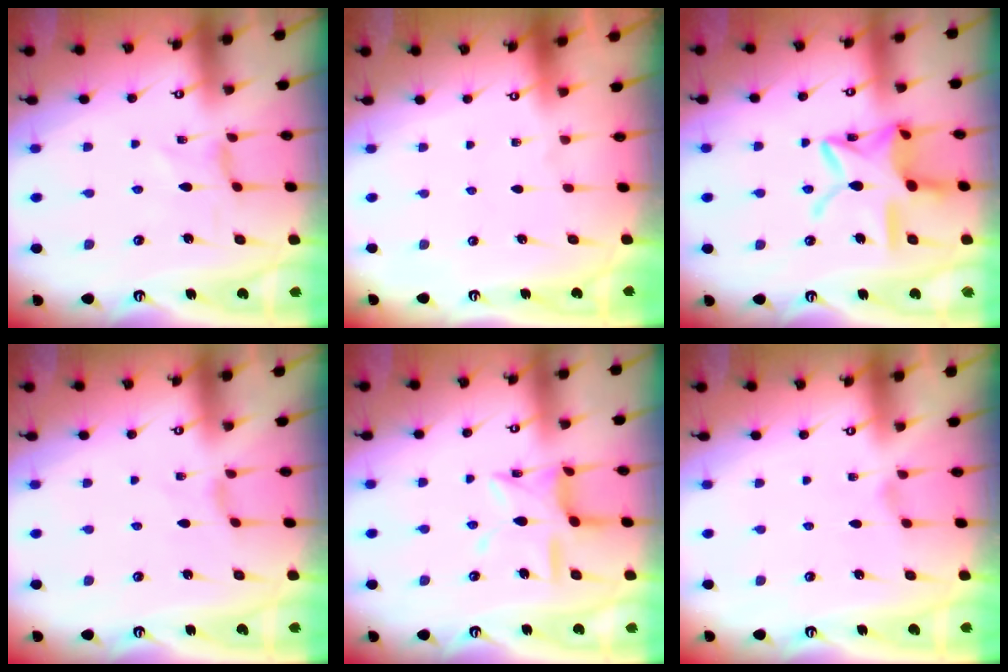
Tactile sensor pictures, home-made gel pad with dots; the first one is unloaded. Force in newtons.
{"total": 0.0}
{"total": 17.3, "press": 17.3, "slide": 1.4}
{"total": 0.0}
{"total": 12.0, "press": 11.9, "slide": 0.9}
{"total": 0.0}